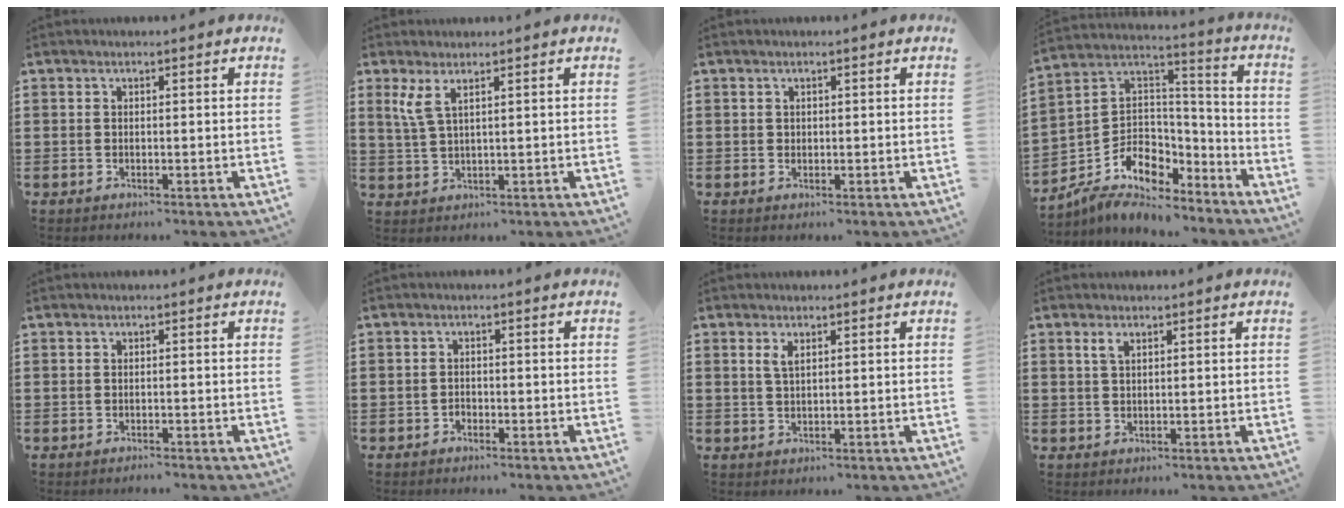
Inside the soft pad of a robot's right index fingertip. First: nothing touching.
{"total": 3.1, "force": [1.6, 0.6, 2.6], "torque": [-0.071, -0.004, 0.024]}
{"total": 0.6, "force": [0.2, 0.5, 0.1], "torque": [-0.003, 0.002, 0.004]}
{"total": 7.8, "force": [-5.3, 5.5, 1.7], "torque": [-0.049, -0.004, -0.098]}
{"total": 0.6, "force": [-0.6, 0.1, -0.1], "torque": [0.001, -0.001, -0.013]}
{"total": 1.2, "force": [-1.0, 0.7, 0.1], "torque": [-0.004, 0.002, -0.022]}
{"total": 2.0, "force": [0.9, 0.8, 1.6], "torque": [-0.034, 0.004, 0.015]}
{"total": 1.6, "force": [0.8, 0.7, 1.2], "torque": [-0.027, 0.003, 0.013]}